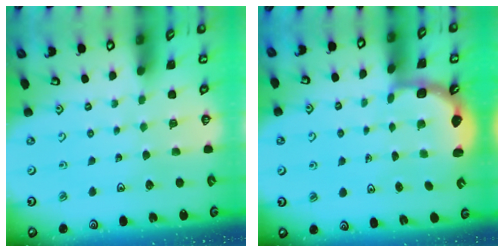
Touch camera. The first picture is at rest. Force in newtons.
{"total": 3.2, "press": 2.4, "slide": 2.2}